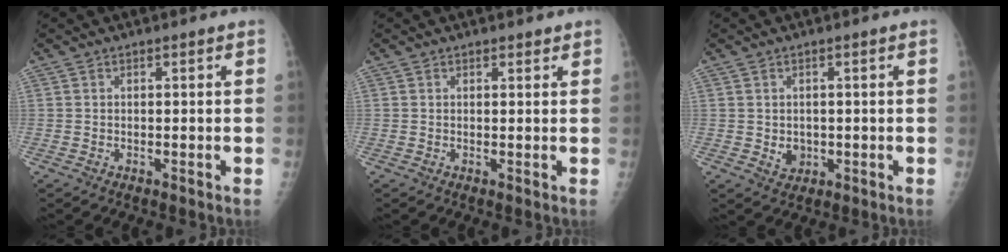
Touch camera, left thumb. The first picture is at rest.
{"total": 1.1, "force": [0.9, 0.6, 0.4], "torque": [0.003, -0.005, 0.009]}
{"total": 2.9, "force": [-0.2, 2.5, 1.4], "torque": [-0.011, -0.001, 0.007]}